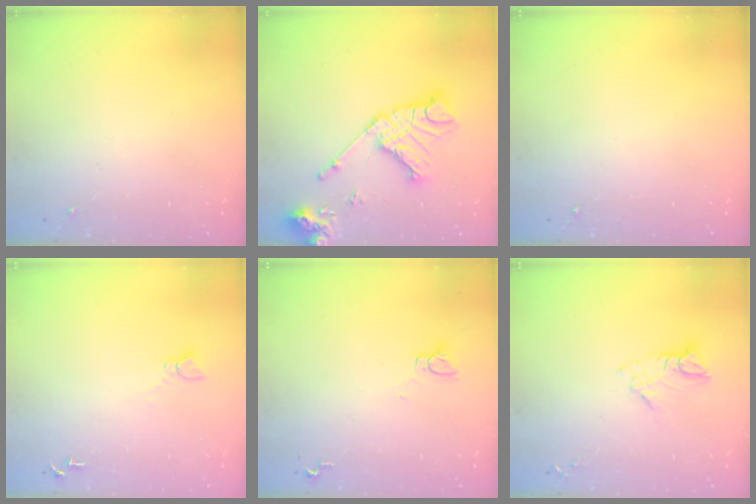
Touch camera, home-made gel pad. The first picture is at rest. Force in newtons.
{"total": 19.0, "press": 18.8, "slide": 2.3}
{"total": 0.0}
{"total": 4.6, "press": 4.6, "slide": 0.5}
{"total": 2.8, "press": 2.8, "slide": 0.1}
{"total": 8.4, "press": 8.4, "slide": 0.9}